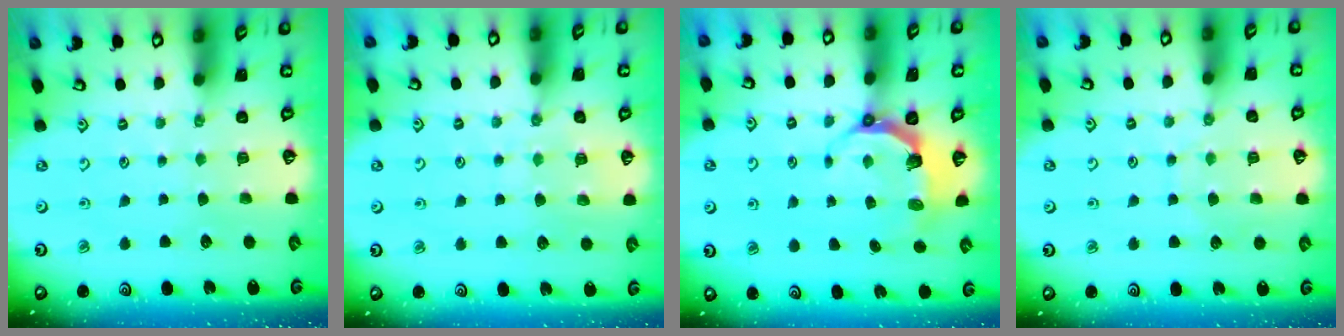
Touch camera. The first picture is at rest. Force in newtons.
{"total": 7.9, "press": 7.9, "slide": 0.8}
{"total": 5.5, "press": 4.0, "slide": 3.7}
{"total": 6.4, "press": 6.3, "slide": 0.6}